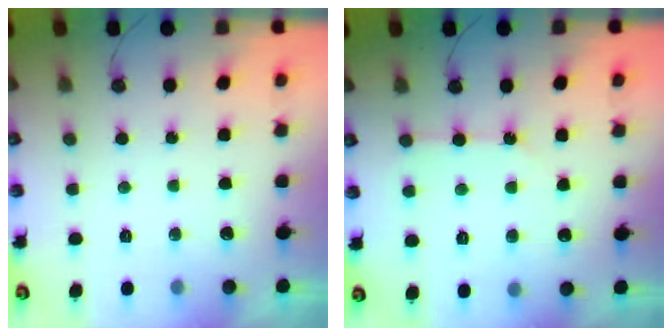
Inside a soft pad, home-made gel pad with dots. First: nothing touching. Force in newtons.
{"total": 2.0, "press": 2.0, "slide": 0.1}